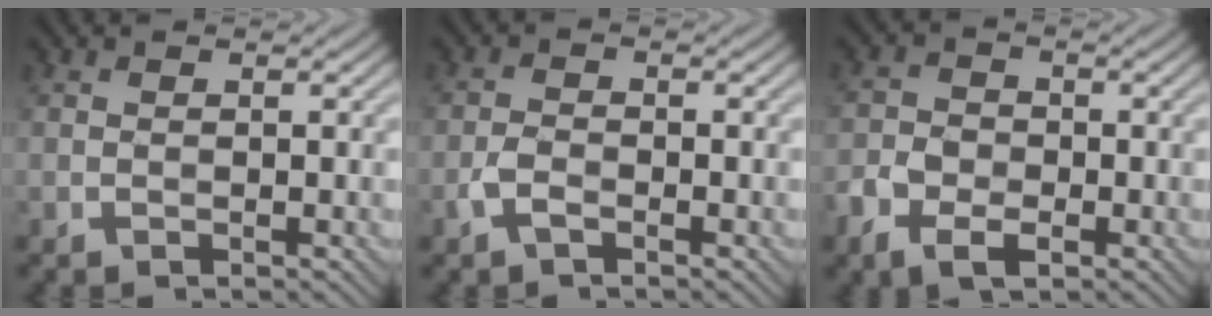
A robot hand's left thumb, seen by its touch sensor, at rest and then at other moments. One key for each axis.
{"total": 2.2, "fx": -1.4, "fy": 1.0, "fz": 1.5, "tx": -0.035, "ty": 0.000, "tz": -0.033}
{"total": 5.4, "fx": -2.9, "fy": 3.3, "fz": 3.0, "tx": -0.063, "ty": -0.006, "tz": -0.061}